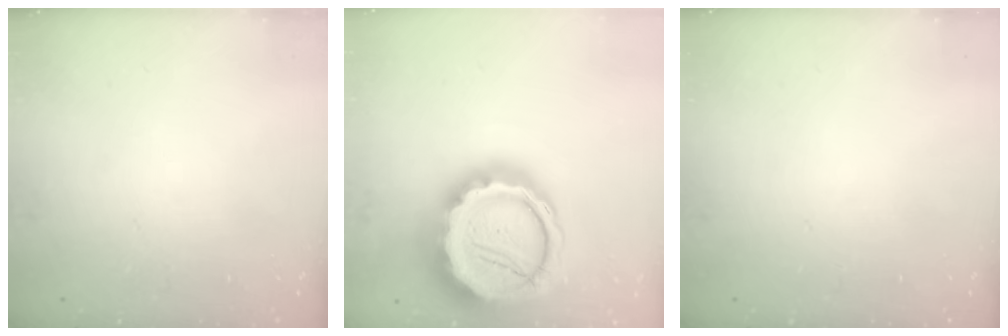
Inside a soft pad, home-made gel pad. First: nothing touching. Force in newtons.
{"total": 27.7, "press": 27.3, "slide": 4.7}
{"total": 0.0}